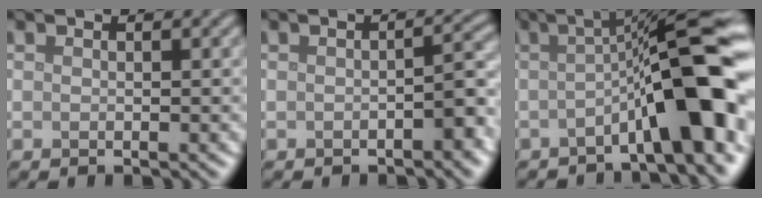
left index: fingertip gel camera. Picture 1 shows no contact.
{"total": 2.2, "force": [-1.0, 0.6, 1.8], "torque": [-0.027, 0.004, -0.015]}
{"total": 9.6, "force": [-2.1, 2.0, 9.2], "torque": [-0.106, 0.016, -0.048]}